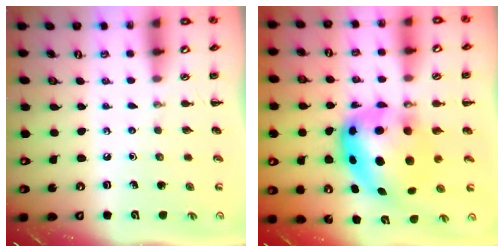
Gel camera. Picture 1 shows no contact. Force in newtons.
{"total": 10.7, "press": 10.5, "slide": 2.5}